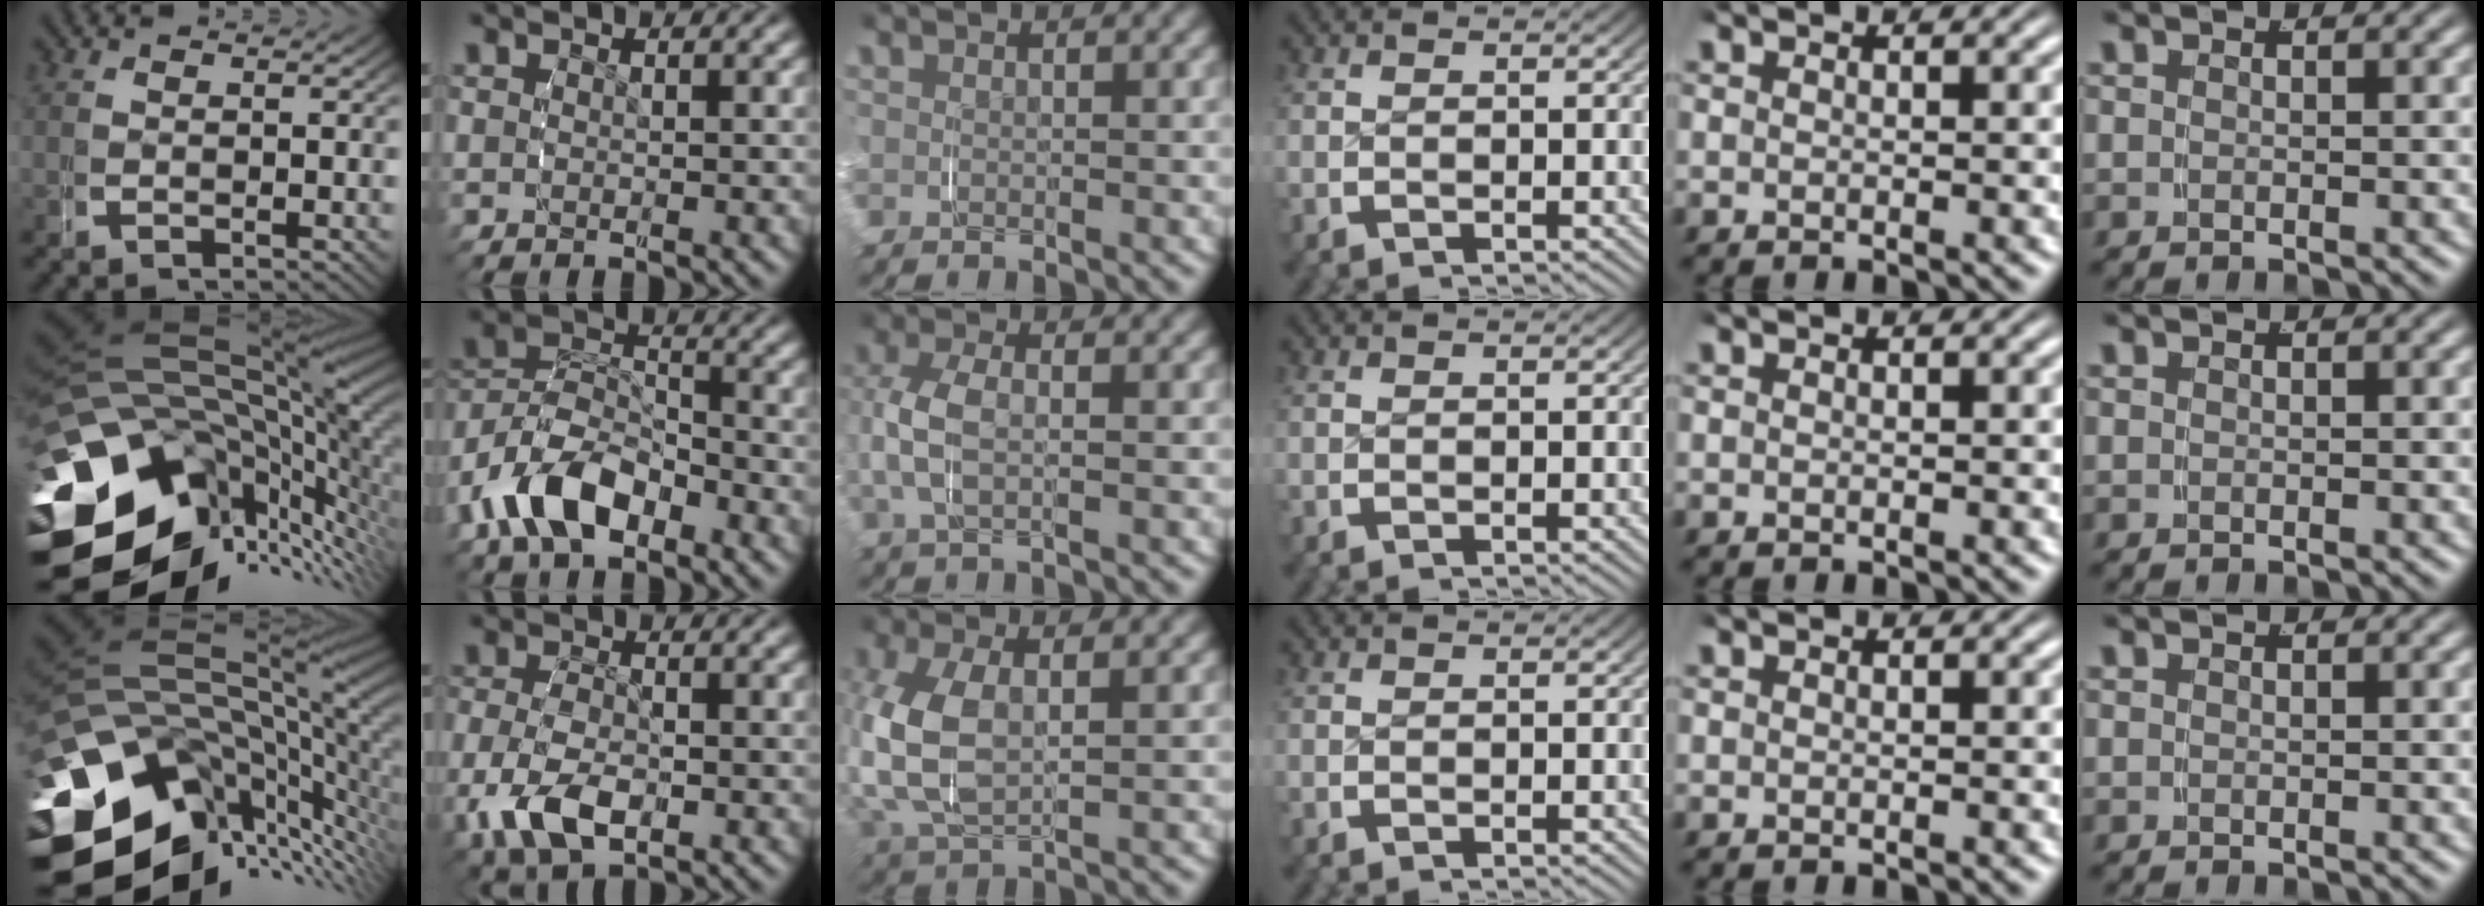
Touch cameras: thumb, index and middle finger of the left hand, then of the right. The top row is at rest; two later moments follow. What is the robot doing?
{"motion": "grasp_and_lifting", "object": "shoes"}